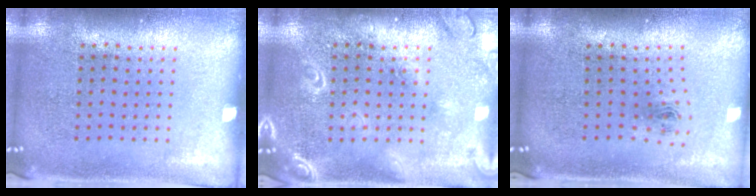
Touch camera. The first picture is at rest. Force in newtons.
{"total": 1.9, "press": 1.9, "slide": 0.2}
{"total": 0.9, "press": 0.4, "slide": 0.8}